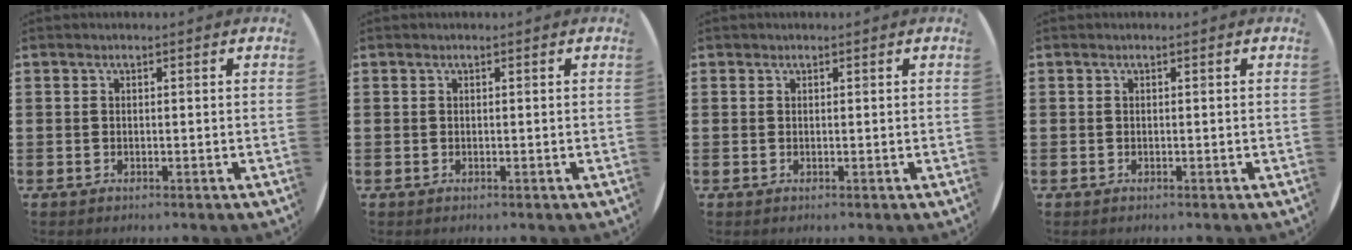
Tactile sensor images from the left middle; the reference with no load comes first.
{"total": 0.0}
{"total": 0.0}
{"total": 0.0}